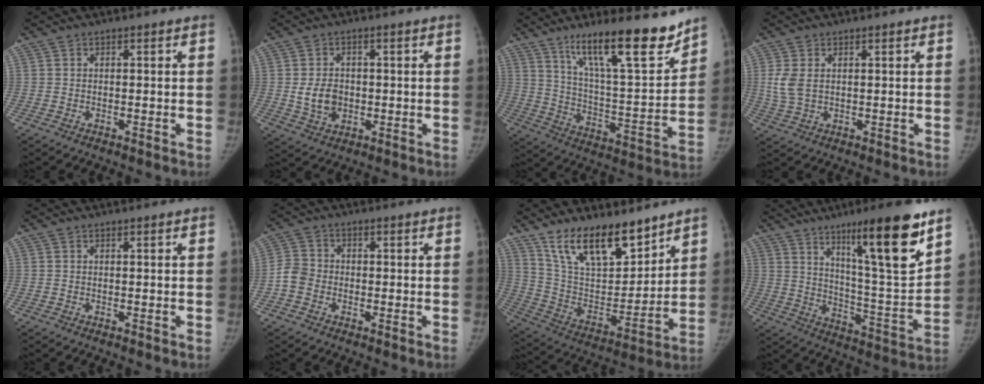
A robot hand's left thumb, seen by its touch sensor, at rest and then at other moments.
{"total": 5.7, "force": [-0.3, 4.4, 3.6], "torque": [-0.050, -0.001, 0.002]}
{"total": 20.3, "force": [14.6, 4.1, 13.5], "torque": [-0.186, -0.087, 0.247]}
{"total": 4.4, "force": [1.0, 2.7, 3.3], "torque": [-0.079, -0.005, 0.026]}
{"total": 0.0}
{"total": 4.0, "force": [-1.4, 3.4, 1.7], "torque": [-0.026, 0.009, -0.036]}
{"total": 18.5, "force": [13.5, 7.6, 10.2], "torque": [-0.127, -0.079, 0.249]}
{"total": 19.9, "force": [12.0, 2.4, 15.8], "torque": [-0.215, -0.070, 0.196]}